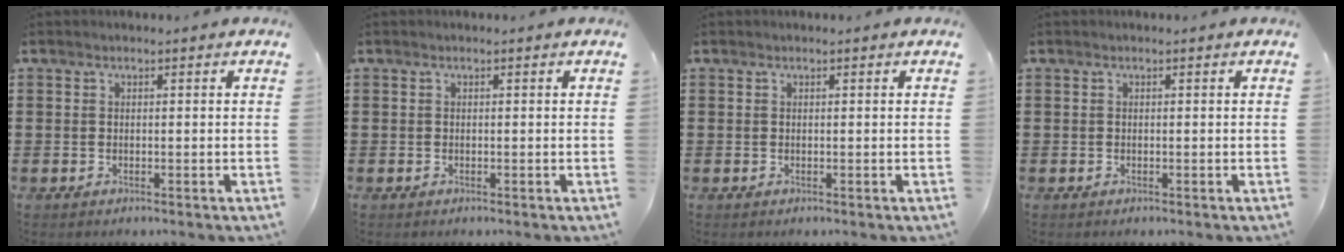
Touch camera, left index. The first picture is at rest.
{"total": 0.0}
{"total": 0.0}
{"total": 0.0}